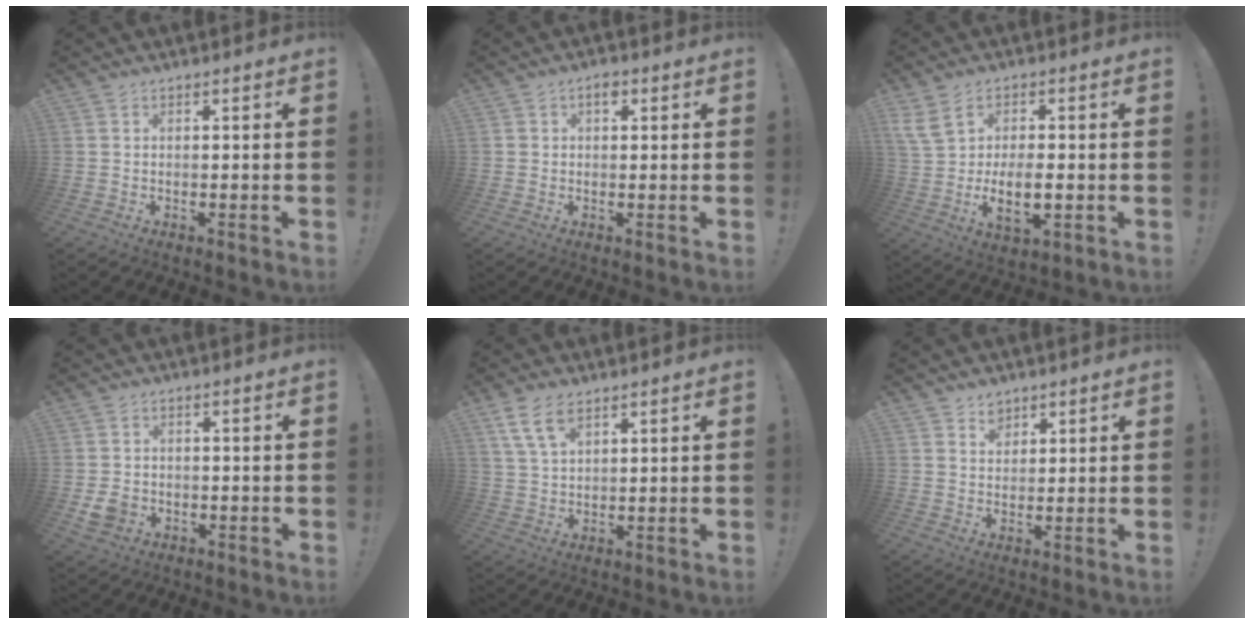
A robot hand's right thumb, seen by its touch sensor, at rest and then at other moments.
{"total": 2.8, "force": [1.2, 2.0, 1.5], "torque": [-0.017, 0.001, 0.019]}
{"total": 10.6, "force": [0.1, 5.5, 9.0], "torque": [-0.165, -0.013, 0.001]}
{"total": 4.8, "force": [-1.5, 3.9, 2.3], "torque": [-0.054, 0.005, -0.025]}
{"total": 7.7, "force": [4.8, 3.8, 4.7], "torque": [-0.086, -0.013, 0.093]}
{"total": 4.3, "force": [3.0, 2.9, 0.8], "torque": [-0.004, -0.016, 0.053]}